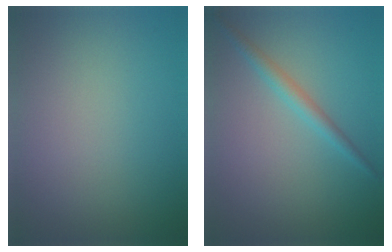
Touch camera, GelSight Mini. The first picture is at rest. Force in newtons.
{"total": 1.8, "press": 1.8, "slide": 0.1}